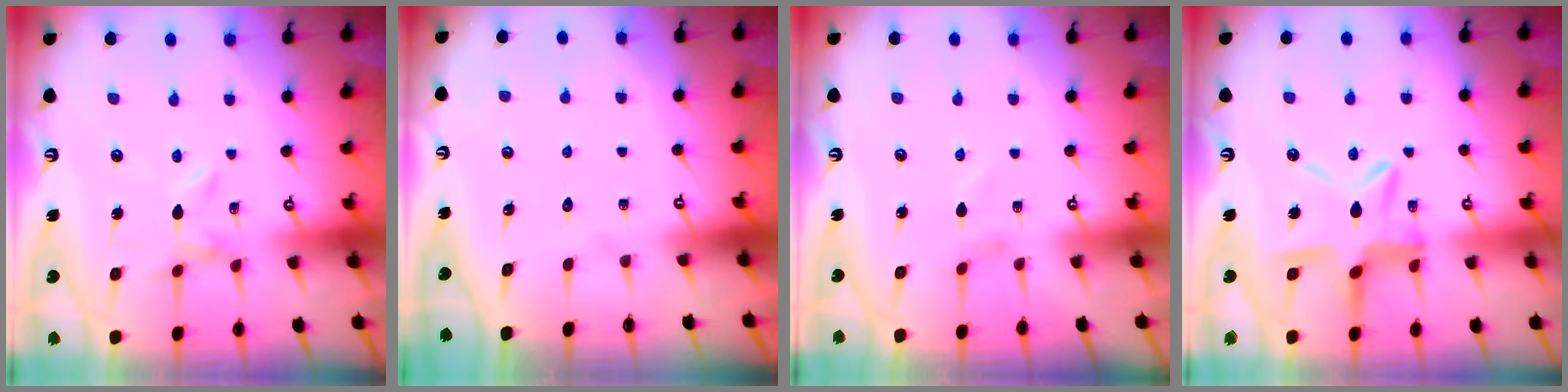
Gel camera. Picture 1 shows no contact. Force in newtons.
{"total": 1.6, "press": 1.6, "slide": 0.1}
{"total": 1.0, "press": 1.0, "slide": 0.1}
{"total": 11.0, "press": 10.9, "slide": 1.0}